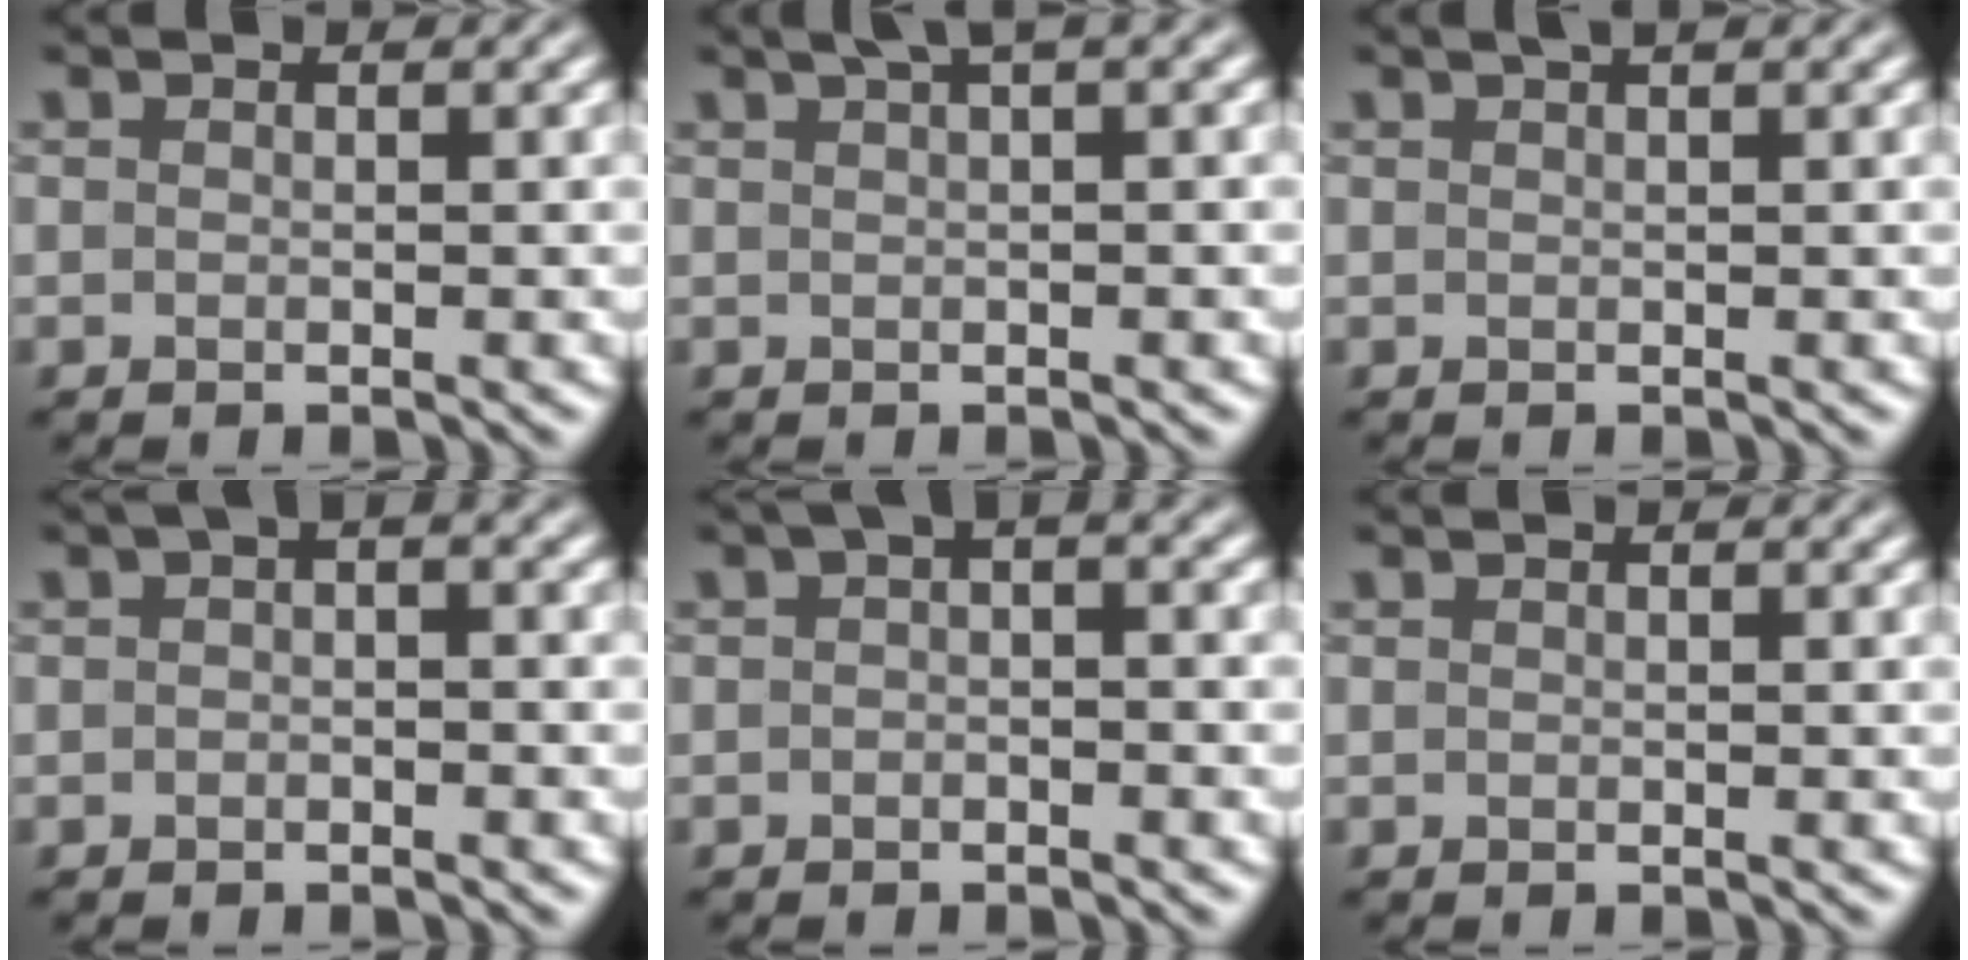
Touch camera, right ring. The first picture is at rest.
{"total": 2.0, "force": [1.3, 0.1, 1.6], "torque": [-0.020, 0.008, 0.019]}
{"total": 0.9, "force": [0.7, 0.2, 0.6], "torque": [-0.013, 0.006, 0.011]}
{"total": 1.4, "force": [0.2, 0.7, 1.2], "torque": [-0.024, 0.007, -0.005]}
{"total": 1.8, "force": [0.2, 0.9, 1.5], "torque": [-0.027, 0.009, -0.006]}
{"total": 0.0}